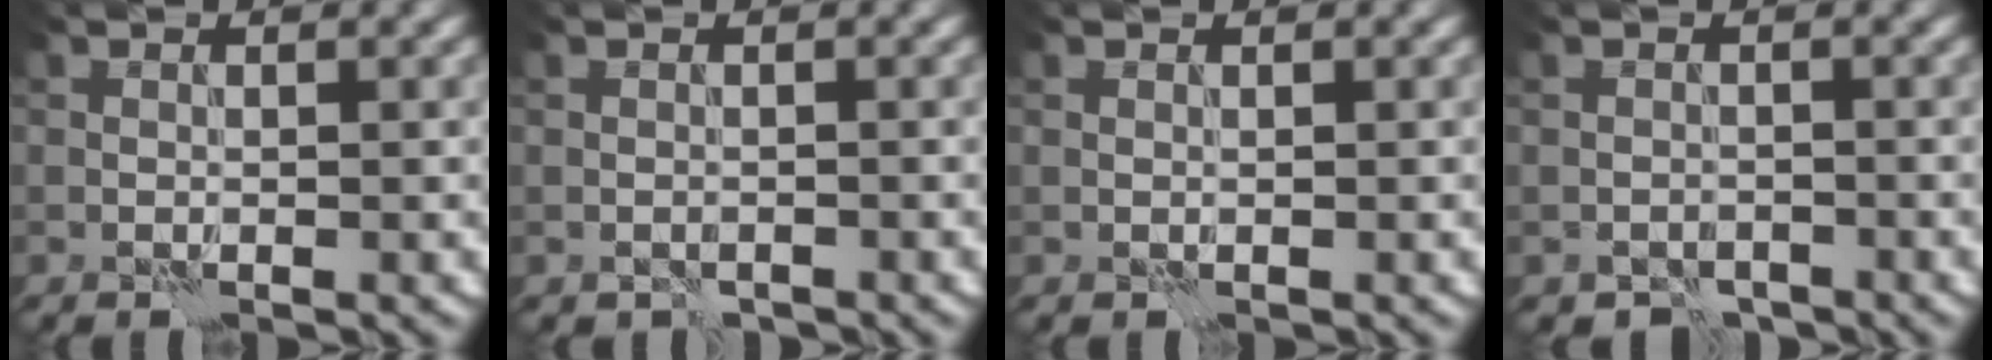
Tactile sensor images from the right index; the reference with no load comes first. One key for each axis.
{"total": 0.9, "fx": -0.8, "fy": 0.4, "fz": 0.2, "tx": -0.002, "ty": -0.002, "tz": -0.014}
{"total": 0.0}
{"total": 1.9, "fx": -1.7, "fy": 0.9, "fz": 0.2, "tx": 0.004, "ty": 0.000, "tz": -0.031}